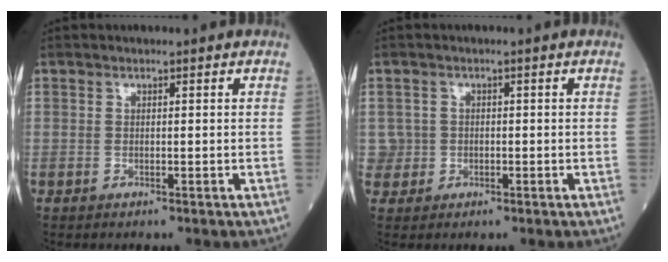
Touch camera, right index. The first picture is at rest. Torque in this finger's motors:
{"motor_torque": [-0.15, -0.14, -0.04, -0.03]}